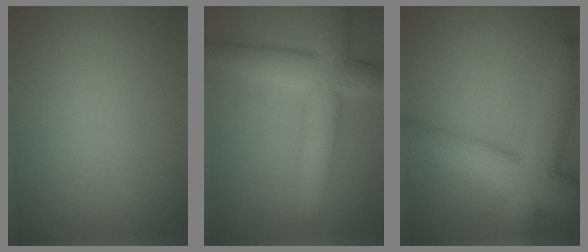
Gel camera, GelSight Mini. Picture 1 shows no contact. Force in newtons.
{"total": 8.2, "press": 8.2, "slide": 0.2}
{"total": 11.8, "press": 11.8, "slide": 0.3}